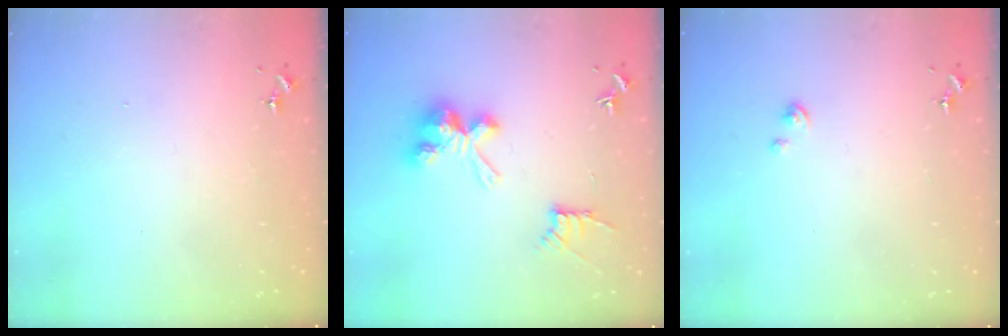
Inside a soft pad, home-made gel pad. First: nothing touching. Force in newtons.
{"total": 10.5, "press": 10.5, "slide": 0.5}
{"total": 0.8, "press": 0.8, "slide": 0.2}